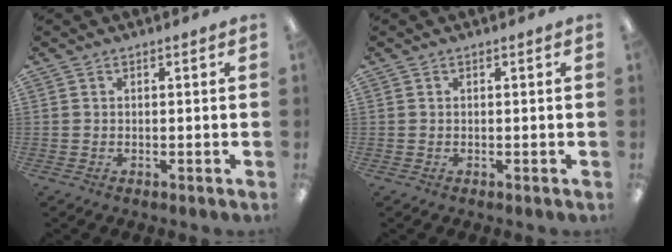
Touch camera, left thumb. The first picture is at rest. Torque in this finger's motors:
{"motor_torque": [0.00, 0.00, -0.12, 0.14, 0.00]}